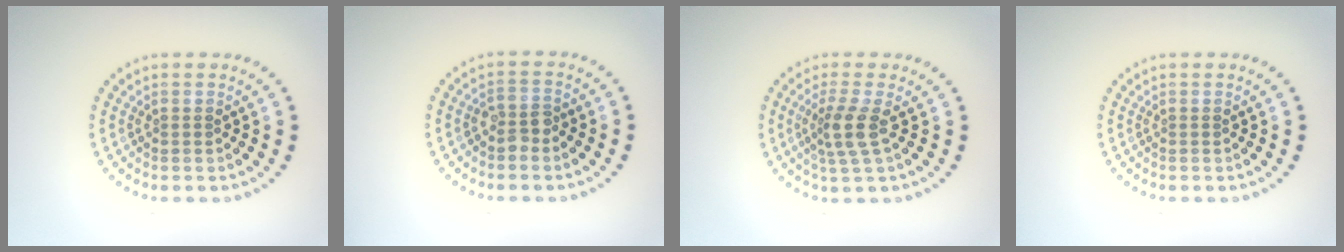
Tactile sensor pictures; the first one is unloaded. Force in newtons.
{"total": 1.7, "press": 1.6, "slide": 0.7}
{"total": 2.8, "press": 2.1, "slide": 1.8}
{"total": 0.0}